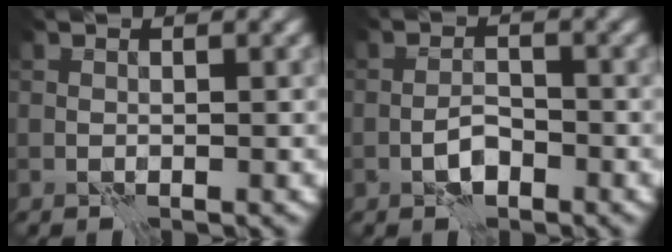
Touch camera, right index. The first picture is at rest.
{"total": 2.1, "force": [-1.3, 1.0, 1.4], "torque": [-0.023, 0.007, -0.026]}